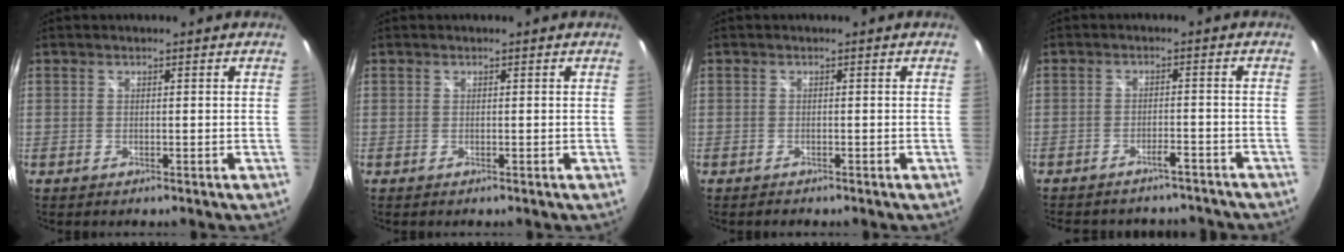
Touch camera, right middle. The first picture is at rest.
{"total": 0.0}
{"total": 1.0, "force": [-0.8, 0.5, 0.0], "torque": [-0.004, 0.000, -0.014]}
{"total": 10.4, "force": [-9.3, 3.4, 3.1], "torque": [-0.075, 0.003, -0.116]}